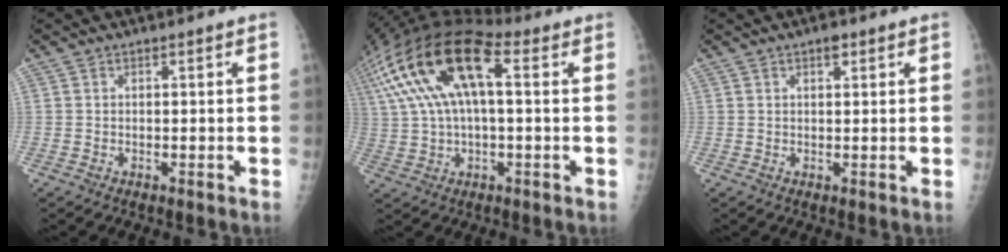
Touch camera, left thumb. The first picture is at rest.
{"total": 20.1, "force": [5.3, 9.4, 17.0], "torque": [-0.353, 0.045, 0.085]}
{"total": 1.7, "force": [1.0, 0.7, 1.2], "torque": [-0.010, -0.003, 0.014]}